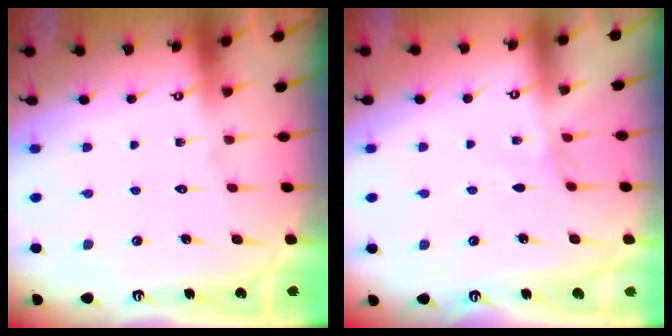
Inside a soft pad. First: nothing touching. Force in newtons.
{"total": 0.6, "press": 0.6, "slide": 0.3}